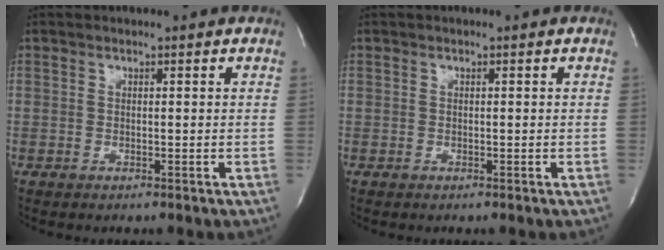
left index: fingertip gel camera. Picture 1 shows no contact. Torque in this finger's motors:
{"motor_torque": [-0.16, -0.12, 0.00, 0.02]}